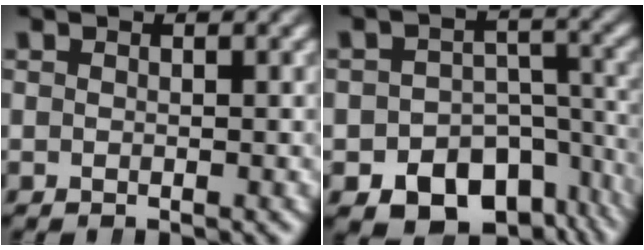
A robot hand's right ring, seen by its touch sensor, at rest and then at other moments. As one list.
[{"total": 12.4, "force": [-7.7, 8.4, 4.8], "torque": [-0.068, -0.035, -0.109]}]